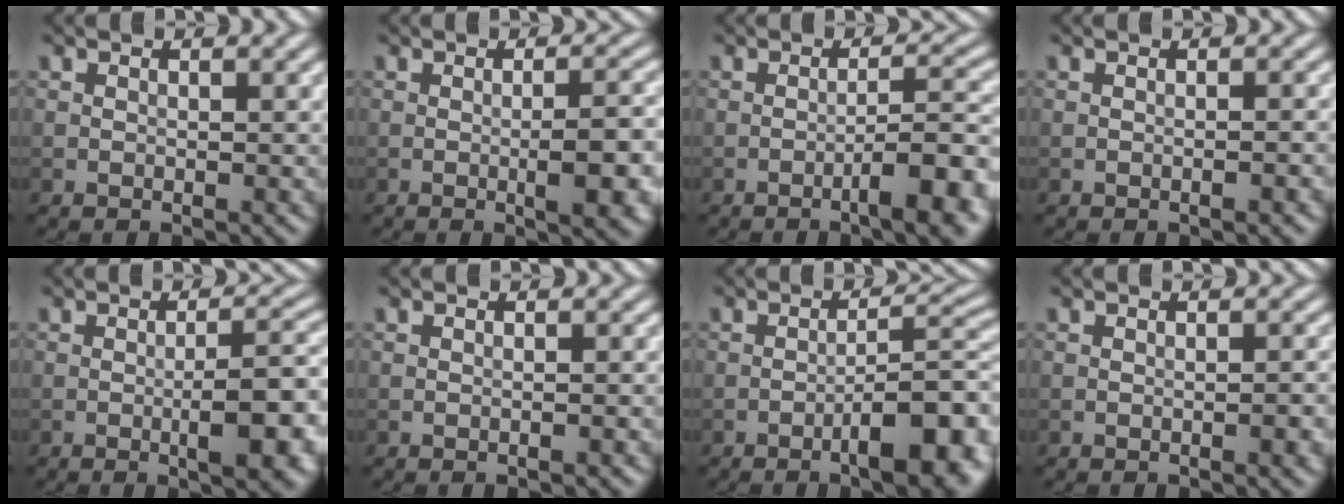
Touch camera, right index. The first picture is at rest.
{"total": 5.0, "force": [-1.0, 1.2, 4.7], "torque": [-0.068, -0.002, -0.011]}
{"total": 6.4, "force": [-3.0, 1.2, 5.5], "torque": [-0.073, 0.016, -0.045]}
{"total": 1.1, "force": [-0.4, 0.2, 1.0], "torque": [-0.011, 0.001, -0.009]}
{"total": 6.4, "force": [-1.6, 1.5, 6.0], "torque": [-0.088, 0.000, -0.020]}
{"total": 0.7, "force": [-0.3, 0.0, 0.6], "torque": [-0.008, 0.001, -0.006]}
{"total": 8.5, "force": [-4.0, 2.3, 7.2], "torque": [-0.093, 0.012, -0.055]}
{"total": 1.7, "force": [-0.5, 0.3, 1.5], "torque": [-0.021, 0.000, -0.008]}